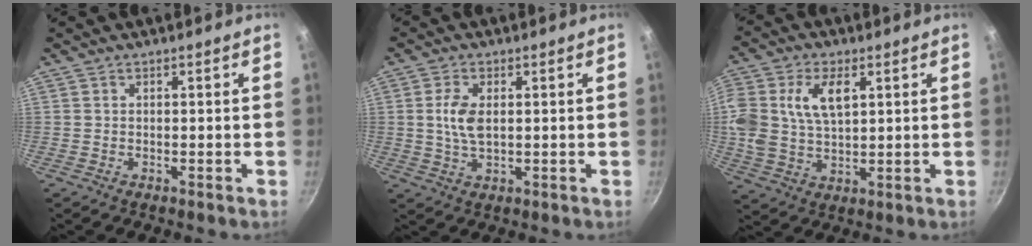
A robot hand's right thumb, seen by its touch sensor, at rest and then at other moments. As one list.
[{"total": 5.7, "force": [0.8, 2.9, 4.8], "torque": [-0.102, -0.003, 0.017]}, {"total": 13.1, "force": [3.6, 7.6, 10.0], "torque": [-0.210, 0.003, 0.073]}]